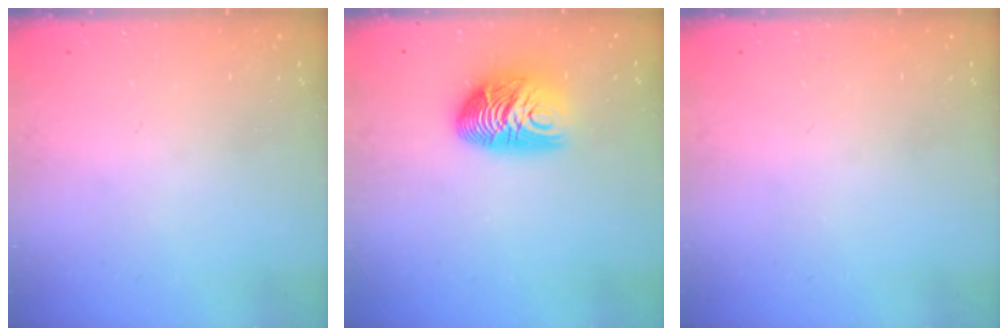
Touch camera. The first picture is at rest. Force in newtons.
{"total": 12.4, "press": 12.4, "slide": 1.0}
{"total": 0.0}